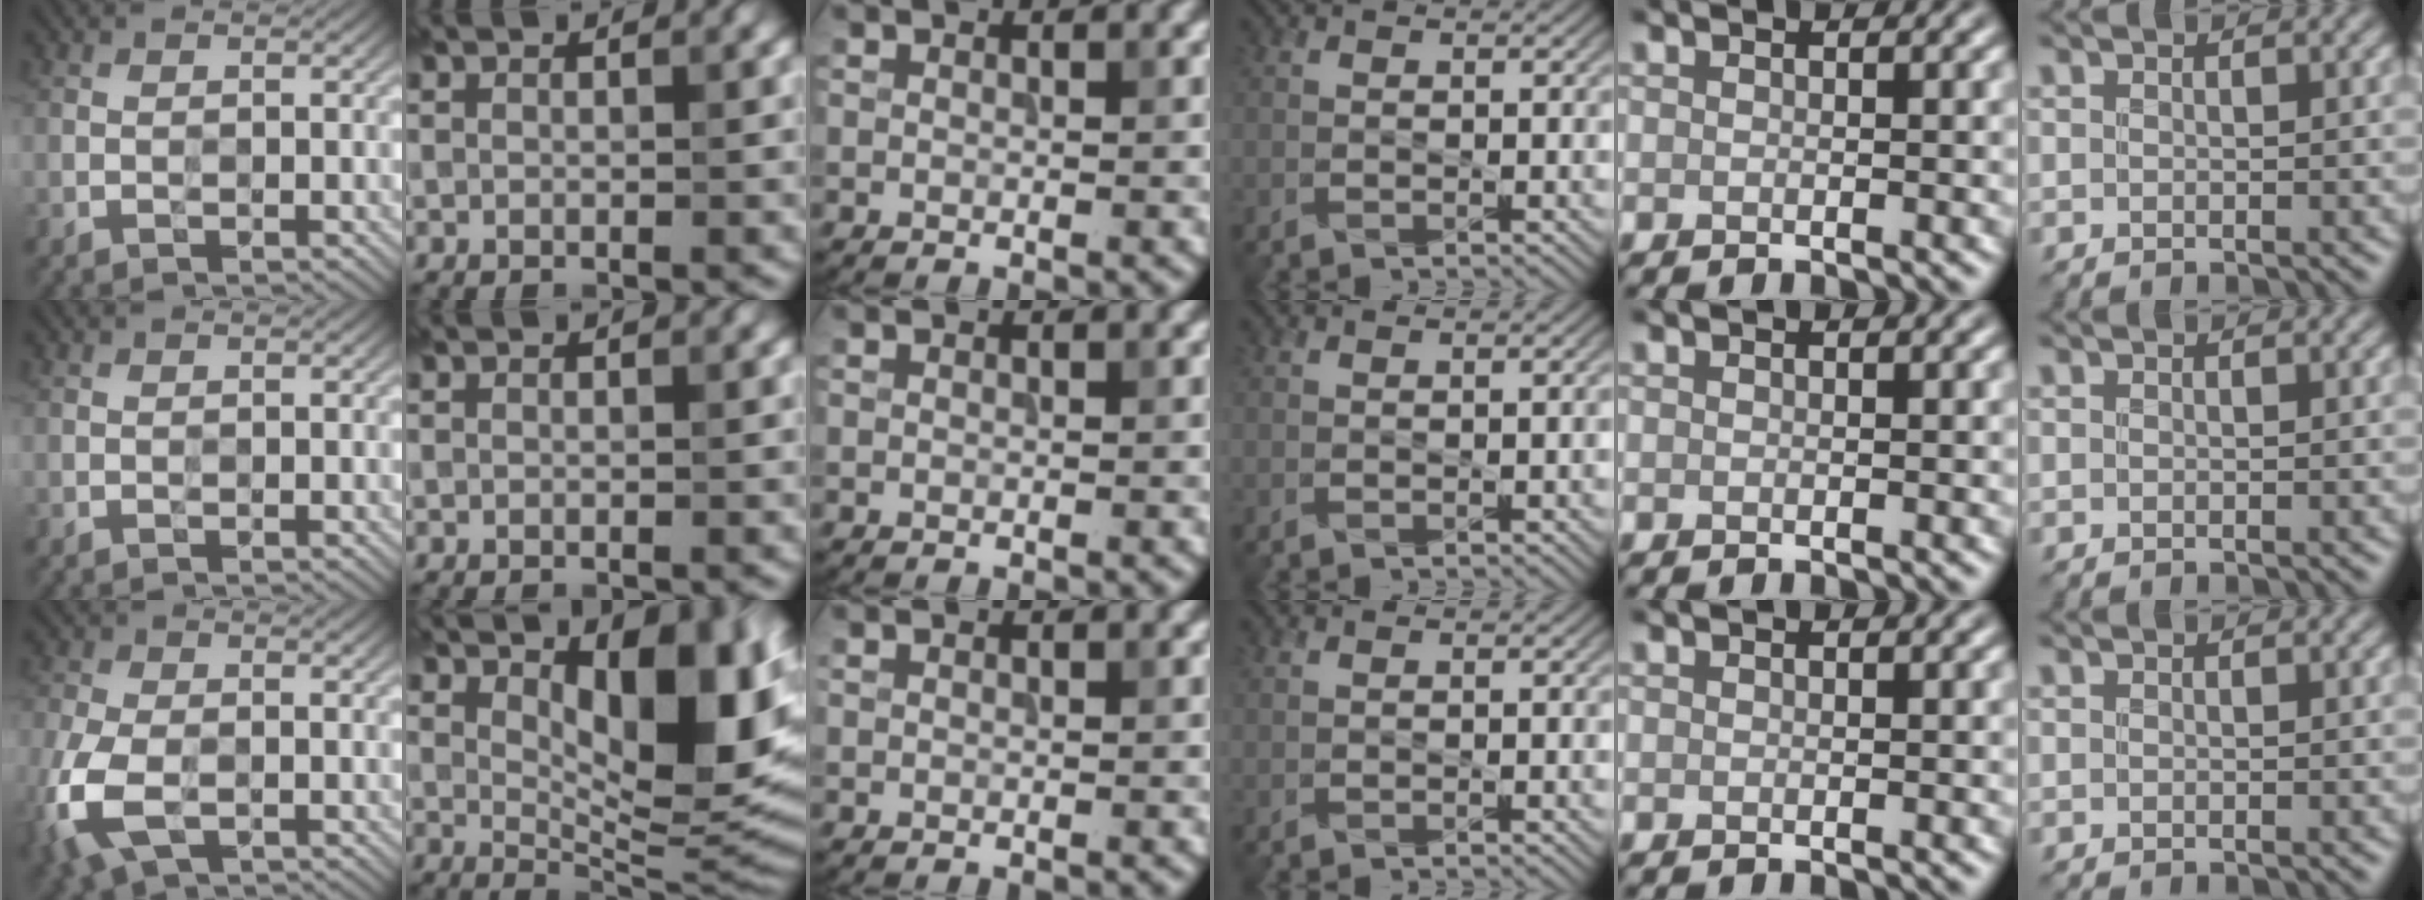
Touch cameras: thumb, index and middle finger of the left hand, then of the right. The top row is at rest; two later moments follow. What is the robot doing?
{"motion": "wipe", "object": "measuring cup"}